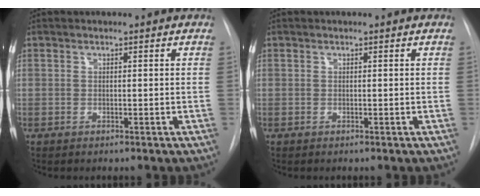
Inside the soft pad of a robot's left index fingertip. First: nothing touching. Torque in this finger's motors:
{"motor_torque": [-0.09, 0.09, 0.00, 0.00]}